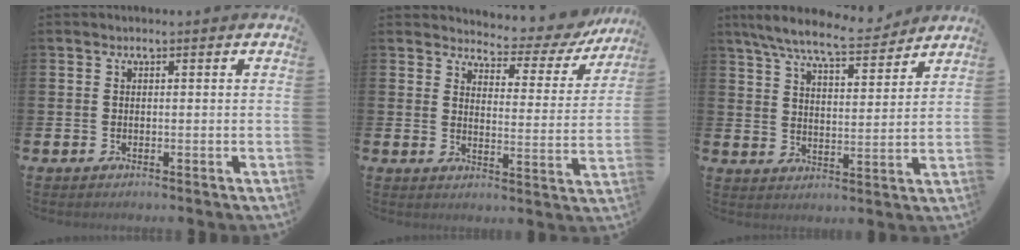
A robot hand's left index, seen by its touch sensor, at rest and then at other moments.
{"total": 4.6, "force": [4.3, 1.5, 1.0], "torque": [-0.028, -0.045, 0.065]}
{"total": 8.7, "force": [8.0, 1.1, 3.3], "torque": [-0.084, -0.044, 0.142]}